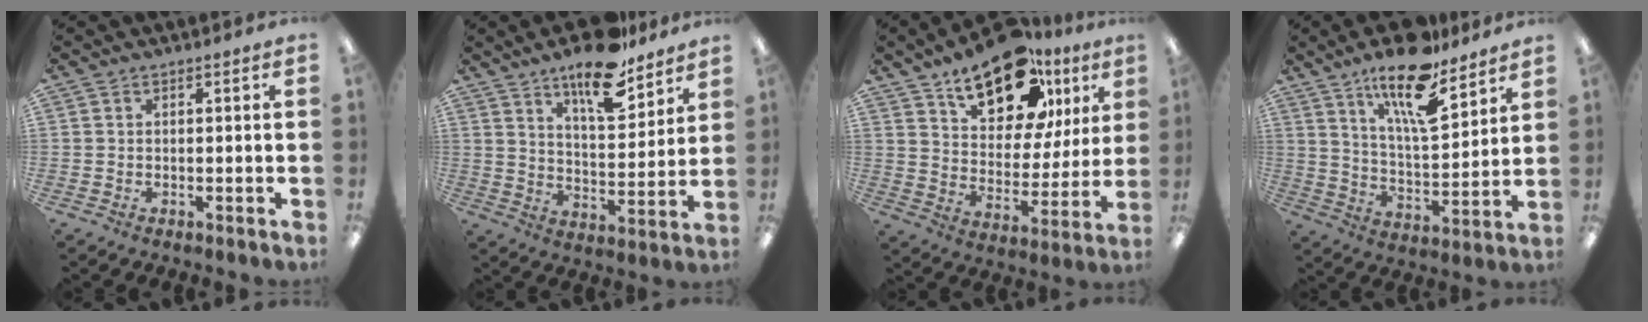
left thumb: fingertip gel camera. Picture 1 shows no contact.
{"total": 15.2, "force": [11.5, 5.1, 8.4], "torque": [-0.122, -0.072, 0.195]}
{"total": 18.9, "force": [12.3, 9.5, 10.8], "torque": [-0.164, -0.062, 0.214]}
{"total": 17.3, "force": [12.1, 5.5, 11.2], "torque": [-0.186, -0.066, 0.200]}